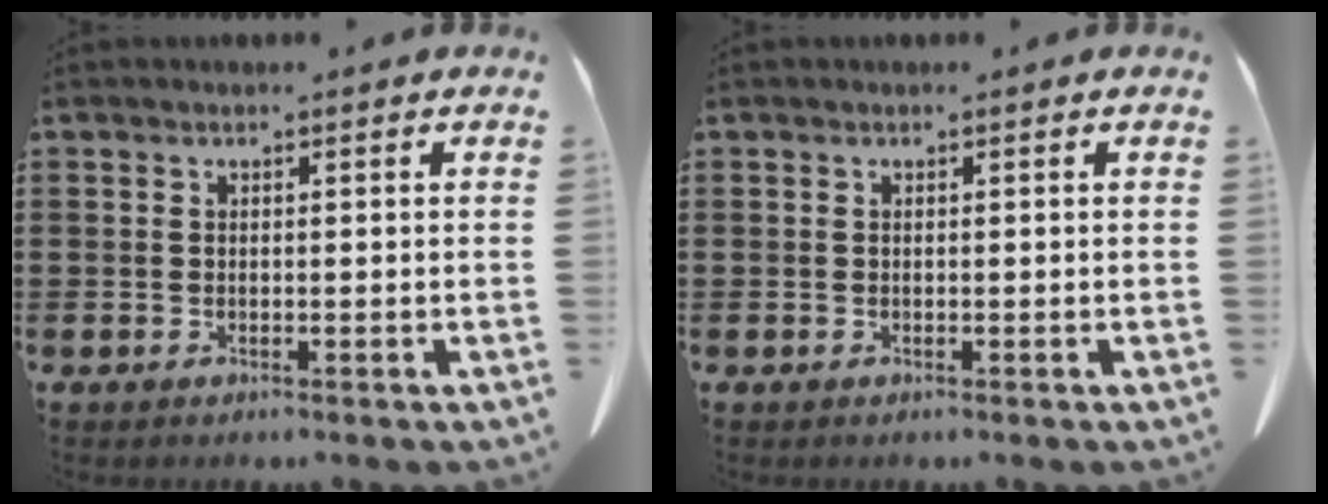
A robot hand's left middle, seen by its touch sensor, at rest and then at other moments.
{"total": 0.0}